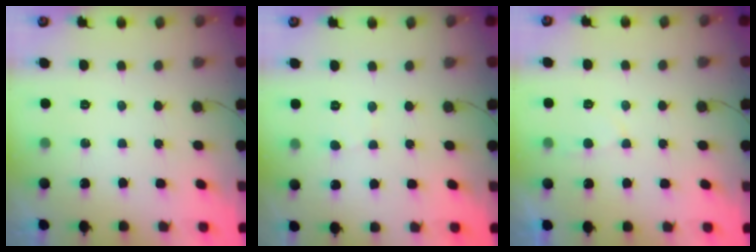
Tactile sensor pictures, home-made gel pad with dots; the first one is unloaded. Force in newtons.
{"total": 2.1, "press": 2.1, "slide": 0.2}
{"total": 4.9, "press": 4.9, "slide": 0.3}